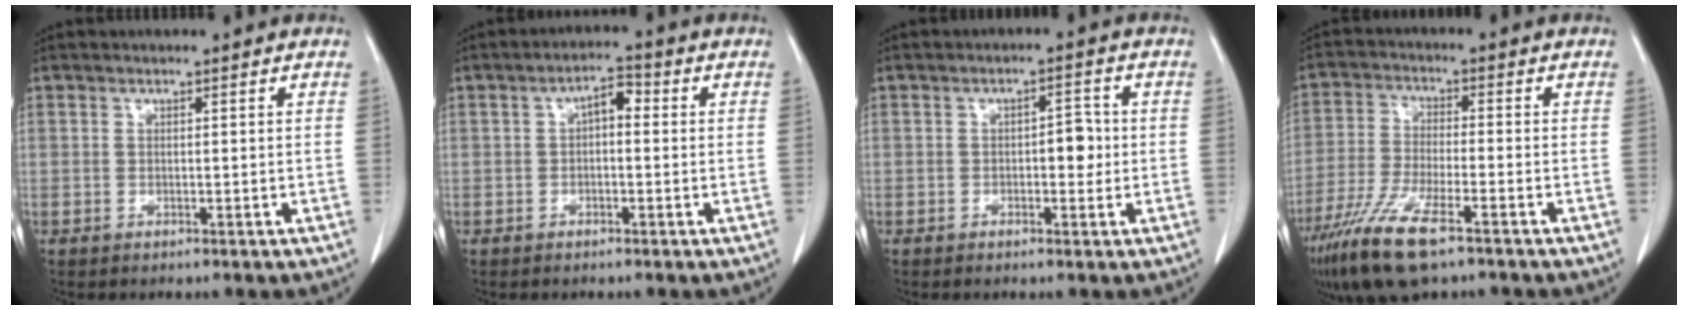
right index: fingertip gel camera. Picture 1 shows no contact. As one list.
[{"total": 3.6, "force": [0.4, 1.7, 3.2], "torque": [-0.047, 0.019, 0.003]}, {"total": 3.4, "force": [-0.2, 1.6, 3.0], "torque": [-0.036, 0.006, -0.002]}, {"total": 11.5, "force": [-7.3, 2.2, 8.6], "torque": [-0.172, -0.027, -0.133]}]